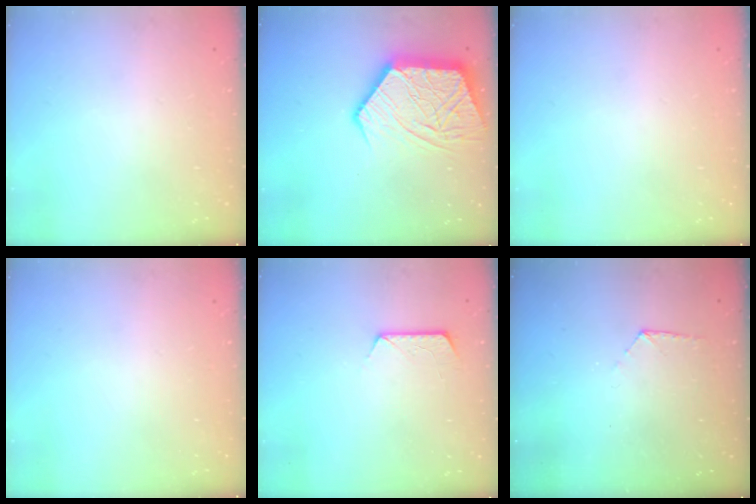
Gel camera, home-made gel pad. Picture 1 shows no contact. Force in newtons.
{"total": 19.9, "press": 19.8, "slide": 1.7}
{"total": 0.0}
{"total": 0.0}
{"total": 7.9, "press": 7.8, "slide": 0.8}
{"total": 6.7, "press": 6.7, "slide": 0.6}